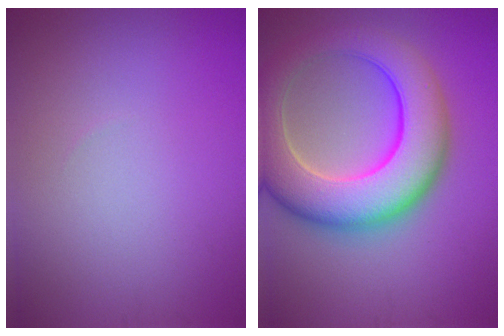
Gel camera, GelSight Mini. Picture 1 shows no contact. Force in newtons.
{"total": 10.9, "press": 10.9, "slide": 0.2}